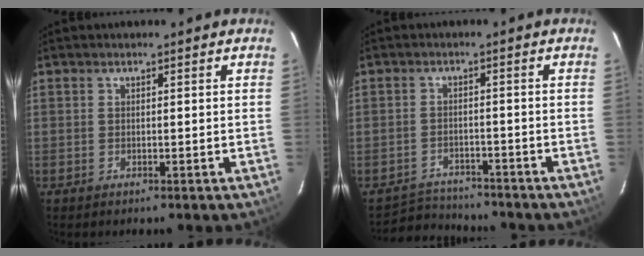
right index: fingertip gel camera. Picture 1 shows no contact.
{"total": 6.0, "force": [-5.5, 2.5, -0.5], "torque": [-0.006, 0.018, -0.087]}